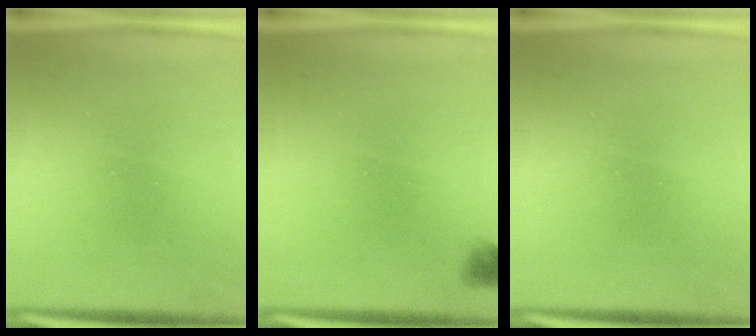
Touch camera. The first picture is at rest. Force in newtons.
{"total": 1.2}
{"total": 0.0}